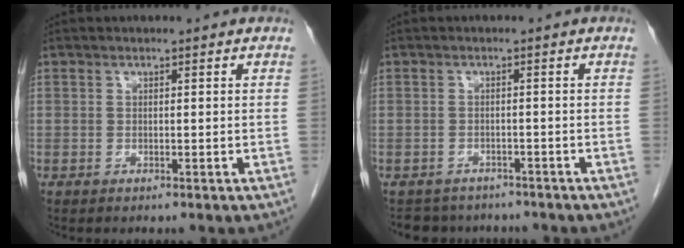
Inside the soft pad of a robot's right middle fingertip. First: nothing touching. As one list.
[{"total": 5.7, "force": [-5.1, 2.6, 0.4], "torque": [-0.005, 0.003, -0.065]}]